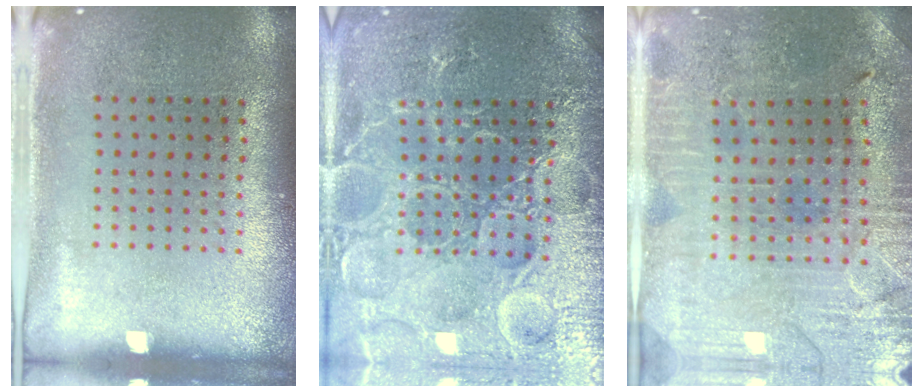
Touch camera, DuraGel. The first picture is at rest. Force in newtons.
{"total": 7.4, "press": 7.4, "slide": 0.9}
{"total": 1.5, "press": 1.4, "slide": 0.2}